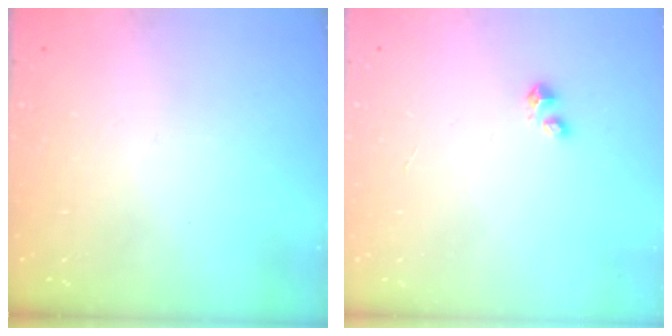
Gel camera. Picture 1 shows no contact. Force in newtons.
{"total": 2.4, "press": 2.4, "slide": 0.1}